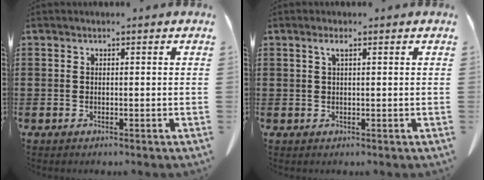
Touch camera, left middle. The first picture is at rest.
{"total": 1.4, "force": [0.6, 0.2, 1.3], "torque": [-0.027, 0.002, 0.011]}